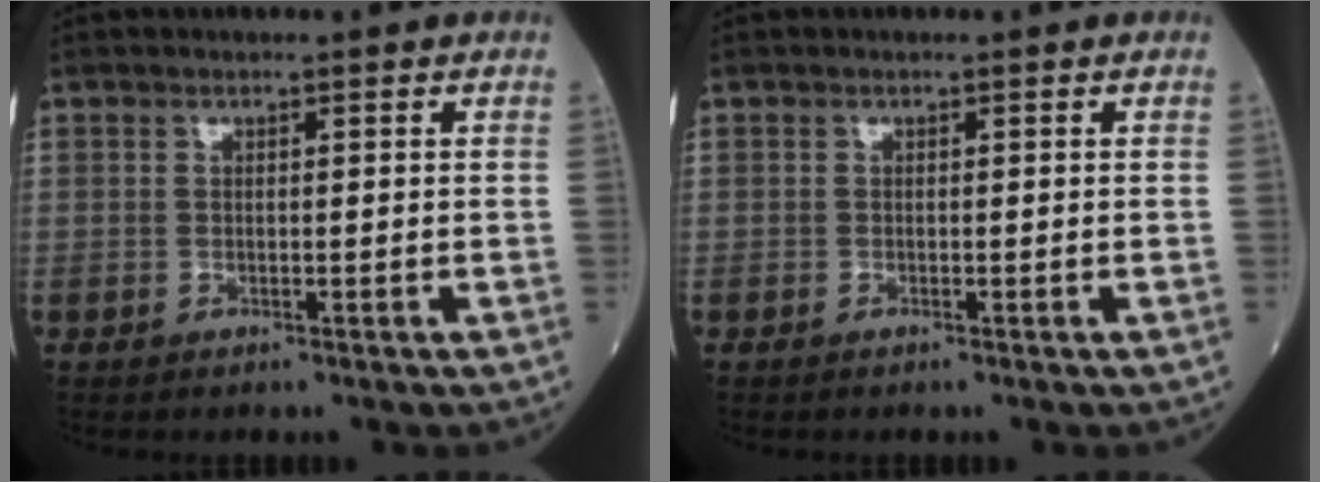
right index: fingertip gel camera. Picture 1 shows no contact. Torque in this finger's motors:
{"motor_torque": [0.03, -0.02, 0.00, 0.00]}